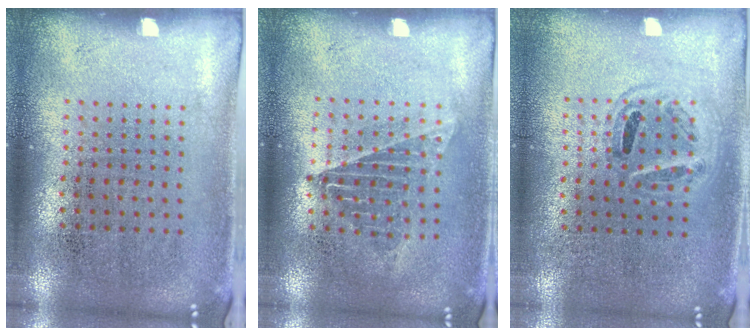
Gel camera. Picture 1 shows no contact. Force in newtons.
{"total": 1.0, "press": 1.0, "slide": 0.2}
{"total": 0.9, "press": 0.9, "slide": 0.3}